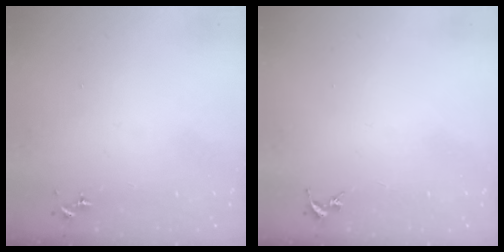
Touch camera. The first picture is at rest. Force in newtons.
{"total": 0.0}